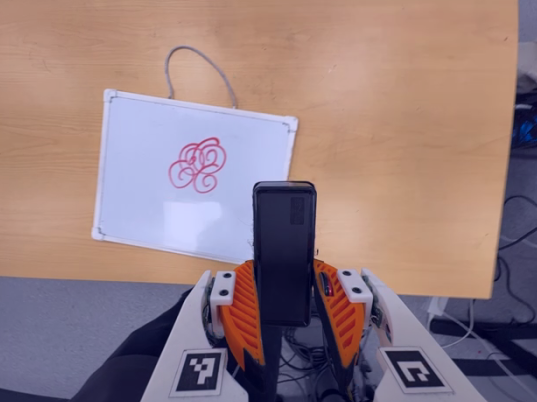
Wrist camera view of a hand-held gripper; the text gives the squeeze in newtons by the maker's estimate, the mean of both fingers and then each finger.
{"total": 5.1, "left": 3.4, "right": 6.8}